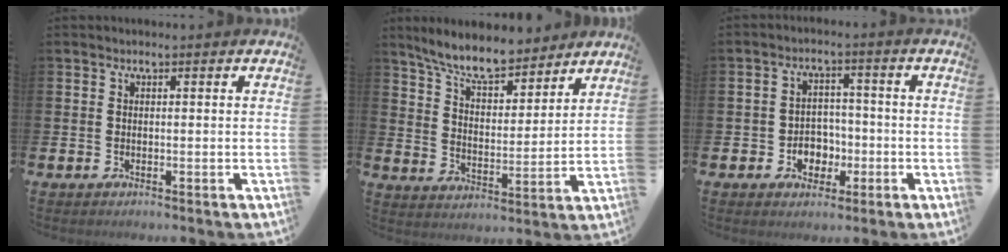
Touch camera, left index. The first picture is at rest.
{"total": 8.4, "force": [7.6, 2.0, 3.1], "torque": [-0.085, -0.041, 0.135]}
{"total": 3.6, "force": [-1.3, 3.2, 1.3], "torque": [-0.023, 0.001, -0.033]}